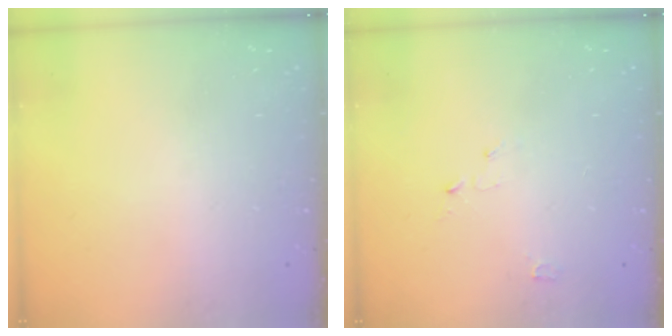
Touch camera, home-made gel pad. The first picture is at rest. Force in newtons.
{"total": 2.9, "press": 2.8, "slide": 0.3}